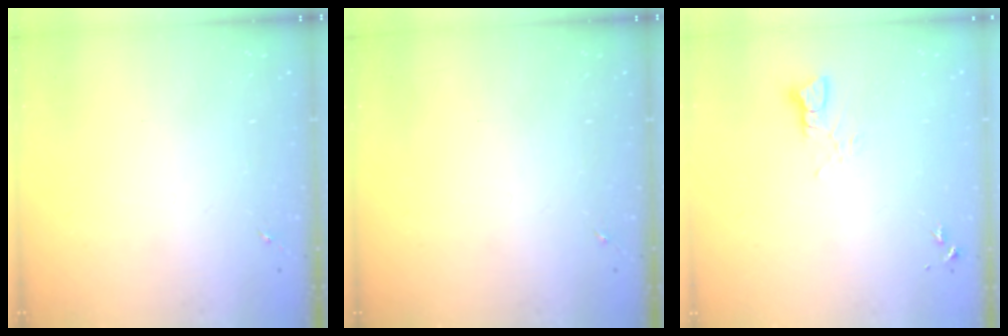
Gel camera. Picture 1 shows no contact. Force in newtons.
{"total": 0.0}
{"total": 3.4, "press": 3.4, "slide": 0.3}